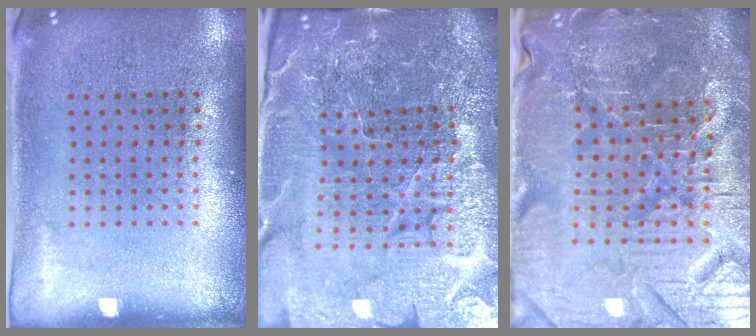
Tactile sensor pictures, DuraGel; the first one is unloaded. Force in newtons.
{"total": 6.2, "press": 5.7, "slide": 2.4}
{"total": 5.4, "press": 5.2, "slide": 1.6}